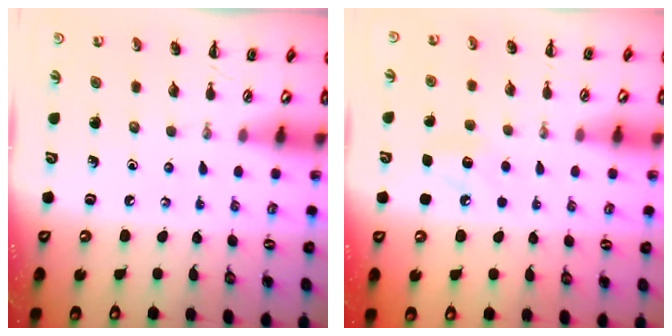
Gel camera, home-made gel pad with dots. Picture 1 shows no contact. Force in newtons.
{"total": 6.7, "press": 6.5, "slide": 1.6}